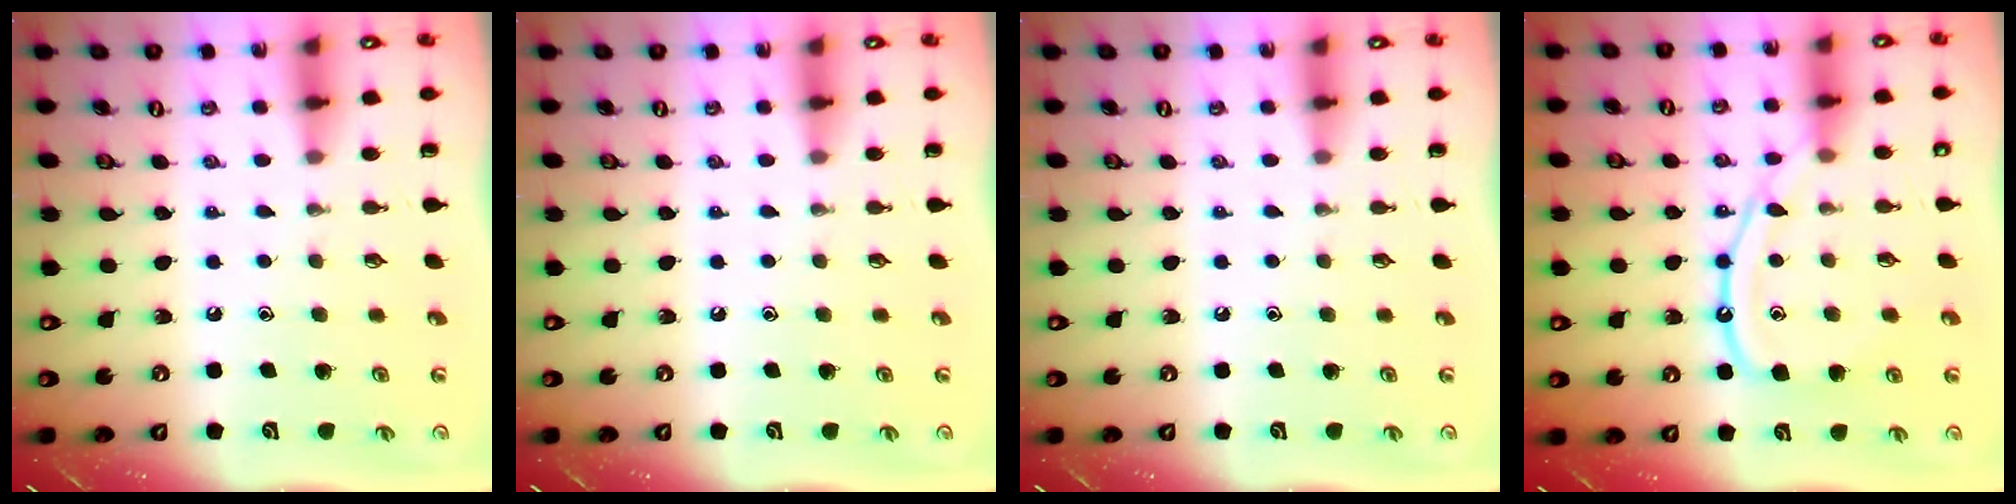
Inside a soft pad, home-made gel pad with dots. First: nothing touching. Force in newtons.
{"total": 0.0}
{"total": 0.0}
{"total": 11.4, "press": 11.3, "slide": 1.2}